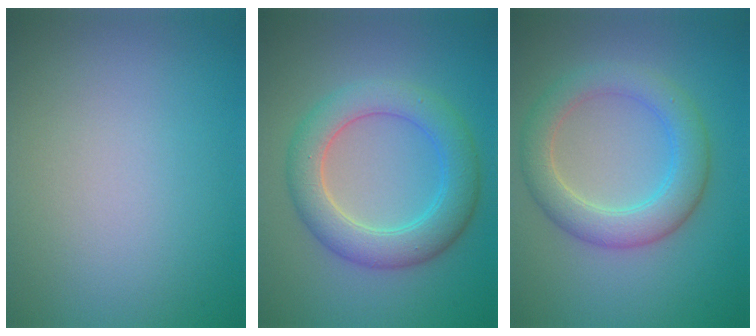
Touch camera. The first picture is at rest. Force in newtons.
{"total": 5.5, "press": 5.5, "slide": 0.2}
{"total": 4.8, "press": 4.8, "slide": 0.1}